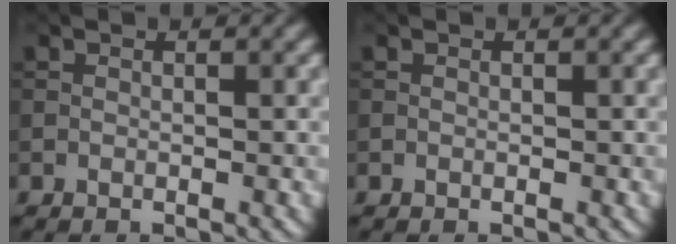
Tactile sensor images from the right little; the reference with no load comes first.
{"total": 0.0}